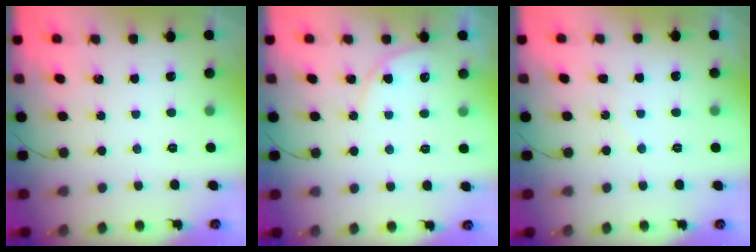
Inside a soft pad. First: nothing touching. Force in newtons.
{"total": 5.4, "press": 5.4, "slide": 0.6}
{"total": 4.4, "press": 4.4, "slide": 0.4}